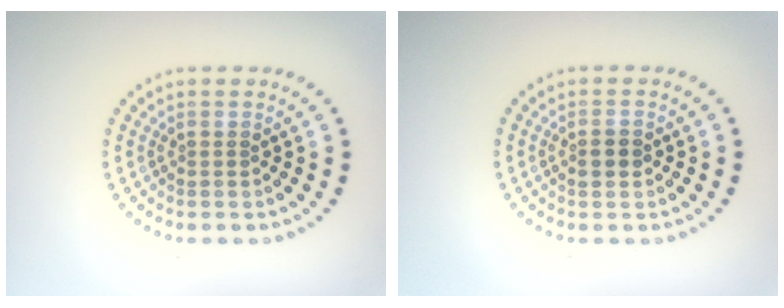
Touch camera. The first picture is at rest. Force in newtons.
{"total": 1.2, "press": 1.2, "slide": 0.1}